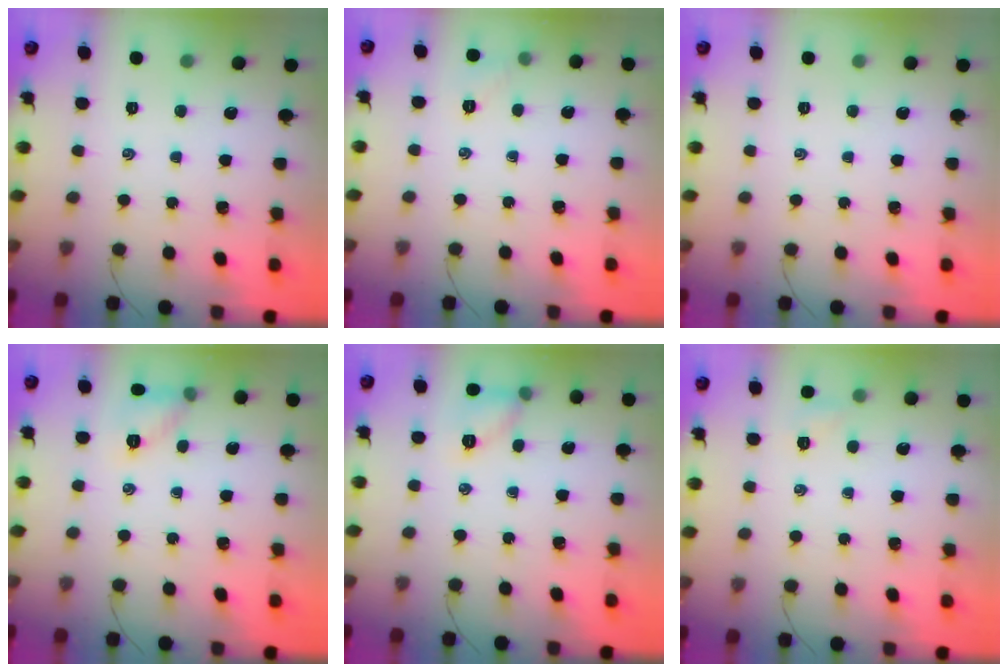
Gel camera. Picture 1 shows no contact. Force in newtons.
{"total": 4.3, "press": 4.1, "slide": 1.3}
{"total": 0.0}
{"total": 7.5, "press": 7.4, "slide": 1.4}
{"total": 7.4, "press": 7.4, "slide": 0.5}
{"total": 3.6, "press": 3.4, "slide": 1.2}